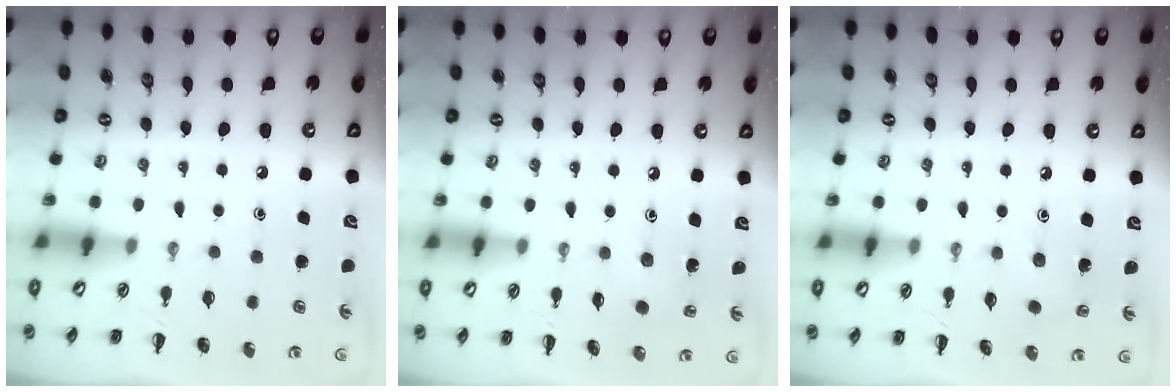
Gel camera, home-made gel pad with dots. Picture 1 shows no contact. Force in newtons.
{"total": 3.0, "press": 2.8, "slide": 0.9}
{"total": 2.0, "press": 1.9, "slide": 0.6}